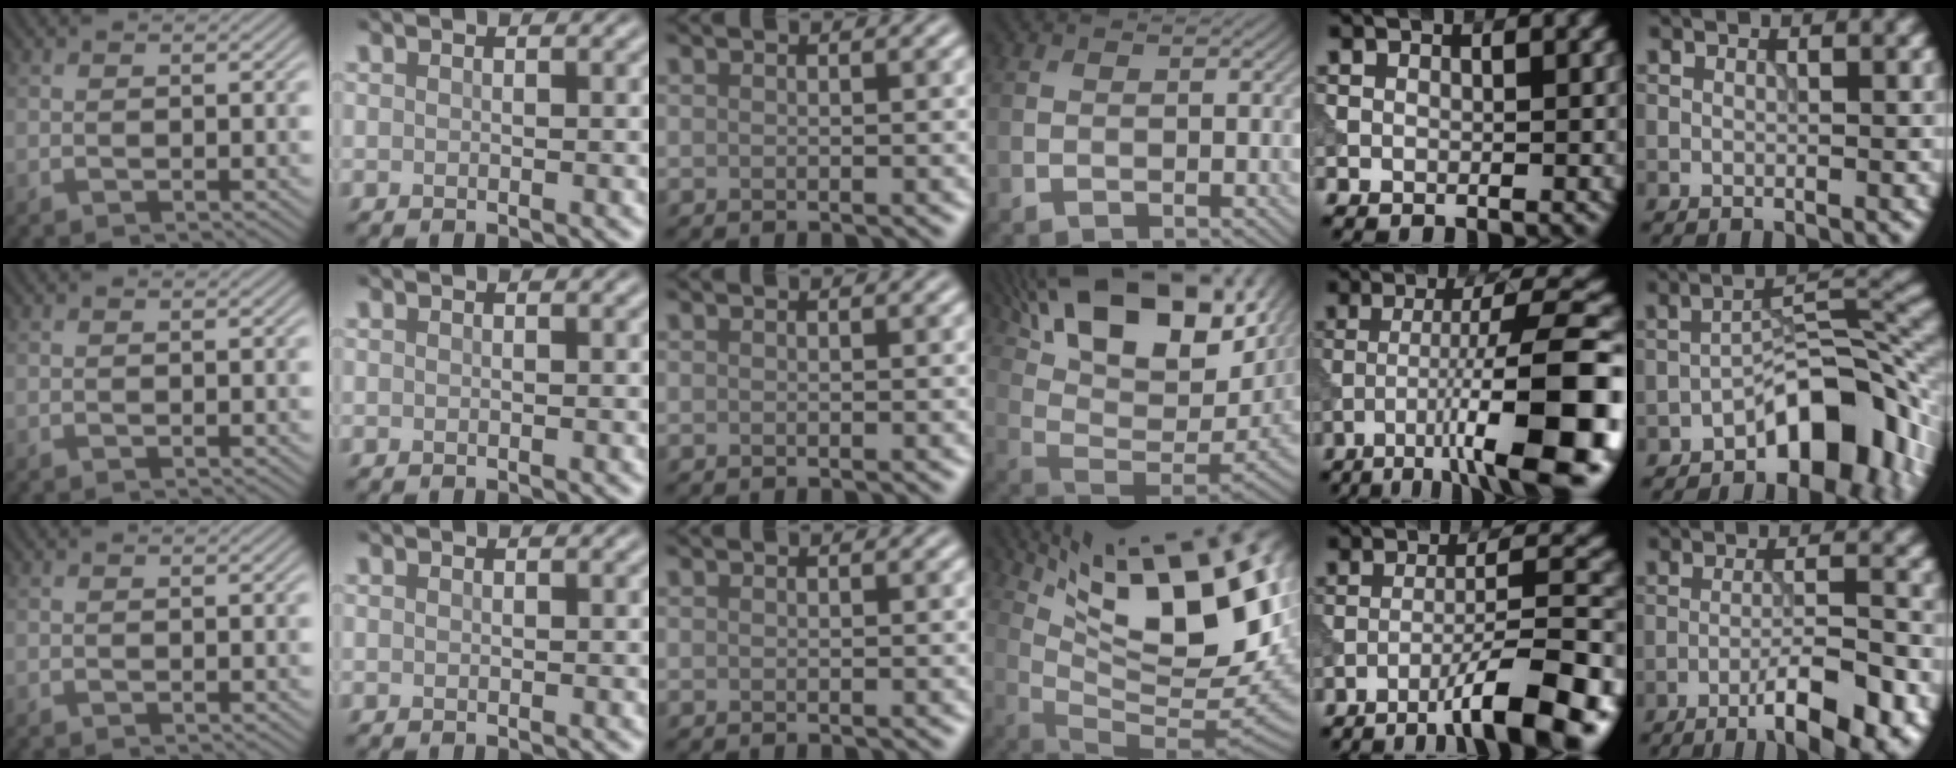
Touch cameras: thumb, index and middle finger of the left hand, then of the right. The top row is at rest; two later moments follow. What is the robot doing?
{"motion": "dispense", "object": "syringe"}